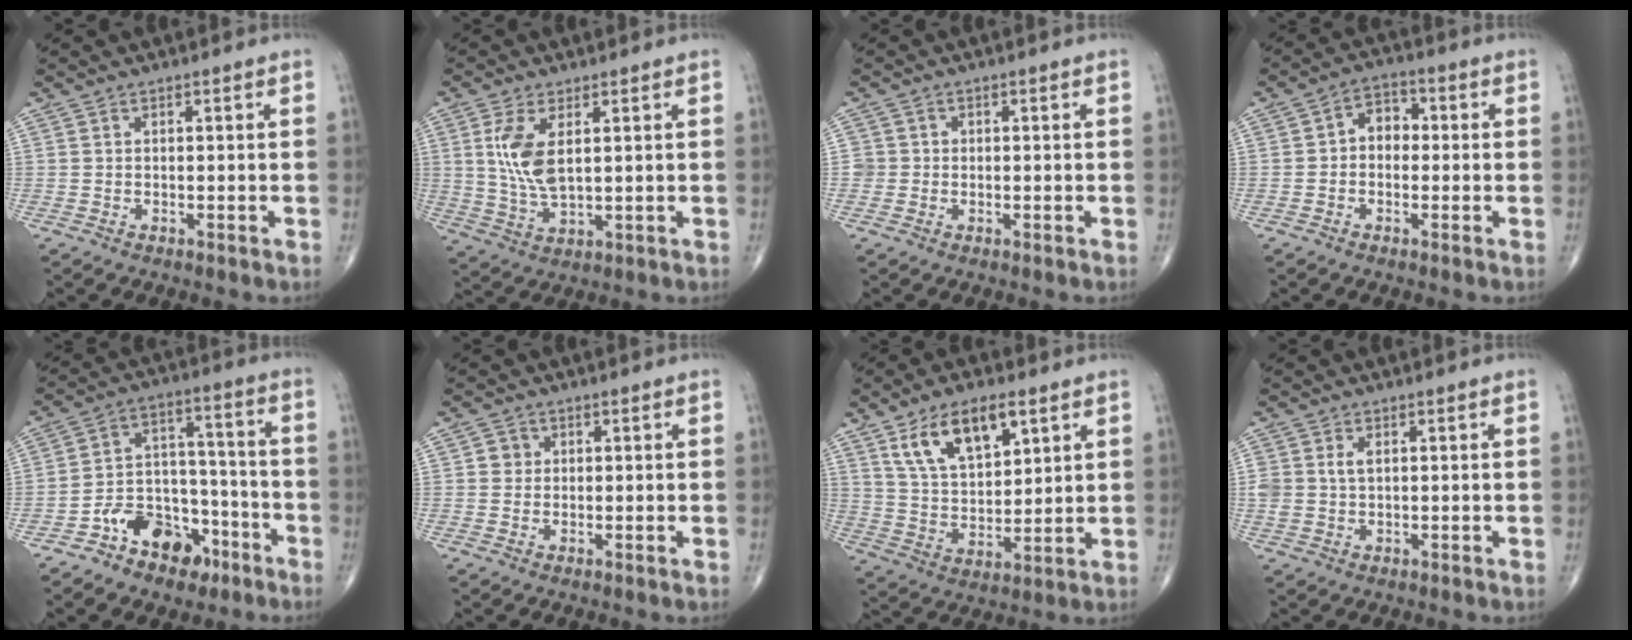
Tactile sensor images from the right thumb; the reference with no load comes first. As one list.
[{"total": 8.1, "force": [2.1, 3.7, 6.9], "torque": [-0.143, -0.013, 0.050]}, {"total": 2.1, "force": [-0.2, 2.1, 0.1], "torque": [0.016, 0.008, -0.006]}, {"total": 5.1, "force": [-0.2, 4.0, 3.3], "torque": [-0.026, 0.022, -0.016]}, {"total": 12.9, "force": [-7.7, 8.4, 6.1], "torque": [-0.057, 0.081, -0.129]}, {"total": 2.4, "force": [0.4, 2.2, 0.6], "torque": [0.005, 0.003, 0.002]}, {"total": 13.4, "force": [6.9, 6.6, 9.4], "torque": [-0.144, -0.024, 0.135]}, {"total": 3.0, "force": [0.7, 2.0, 2.1], "torque": [-0.042, 0.002, 0.017]}]